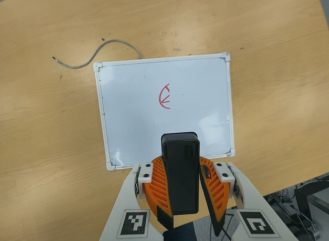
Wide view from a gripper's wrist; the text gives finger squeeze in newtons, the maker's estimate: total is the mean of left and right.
{"total": 9.7, "left": 9.7, "right": 9.8}